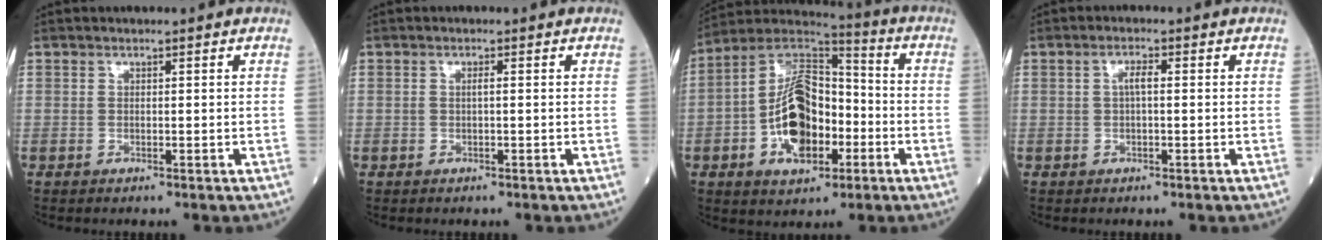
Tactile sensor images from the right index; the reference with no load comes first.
{"total": 0.8, "force": [0.1, 0.1, 0.8], "torque": [-0.017, 0.001, 0.000]}
{"total": 15.3, "force": [-3.7, 7.6, 12.7], "torque": [-0.252, 0.019, -0.064]}
{"total": 1.8, "force": [0.1, 0.4, 1.8], "torque": [-0.037, 0.004, 0.002]}